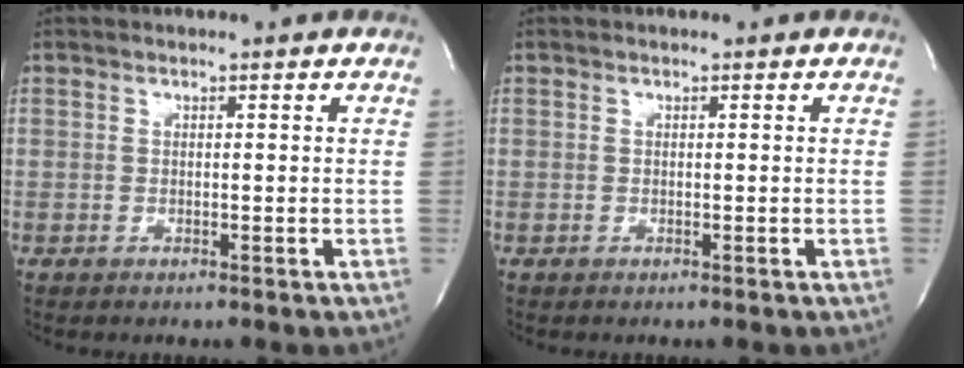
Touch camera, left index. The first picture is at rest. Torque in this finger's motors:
{"motor_torque": [0.00, 0.00, 0.00, -0.01]}